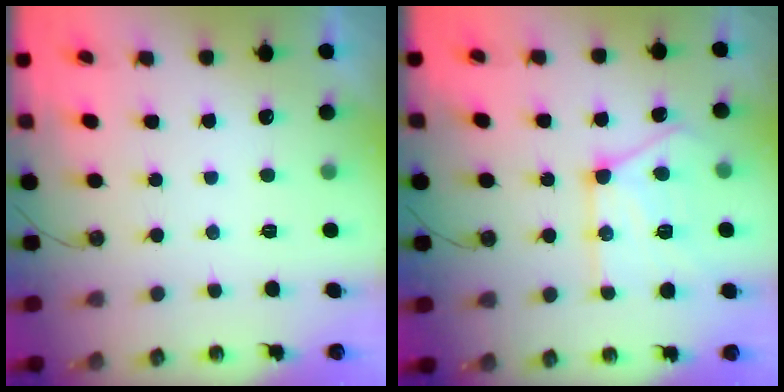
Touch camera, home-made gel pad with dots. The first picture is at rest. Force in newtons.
{"total": 16.4, "press": 16.4, "slide": 1.1}